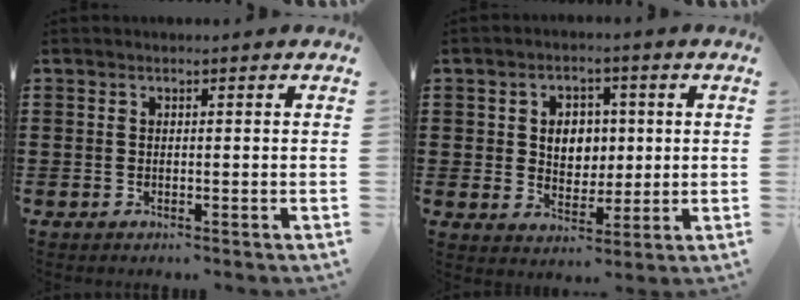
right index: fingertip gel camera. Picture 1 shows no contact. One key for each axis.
{"total": 5.1, "fx": 0.6, "fy": 4.1, "fz": 3.0, "tx": -0.066, "ty": 0.011, "tz": 0.006}